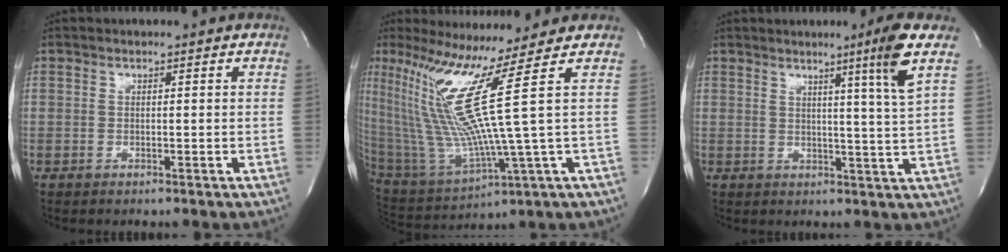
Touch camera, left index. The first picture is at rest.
{"total": 15.2, "force": [6.6, -3.7, 13.2], "torque": [-0.264, -0.021, 0.123]}
{"total": 6.6, "force": [3.2, -2.6, 5.2], "torque": [-0.083, -0.025, 0.053]}